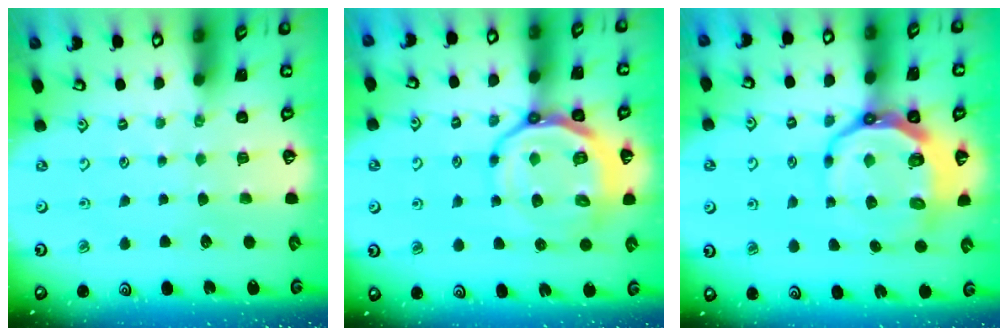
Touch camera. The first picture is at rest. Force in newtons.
{"total": 15.0, "press": 14.8, "slide": 2.7}
{"total": 11.5, "press": 11.0, "slide": 3.6}